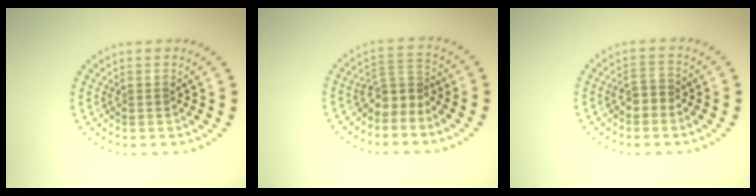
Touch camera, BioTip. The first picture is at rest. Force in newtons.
{"total": 2.5, "press": 1.7, "slide": 1.9}
{"total": 1.6, "press": 1.5, "slide": 0.6}